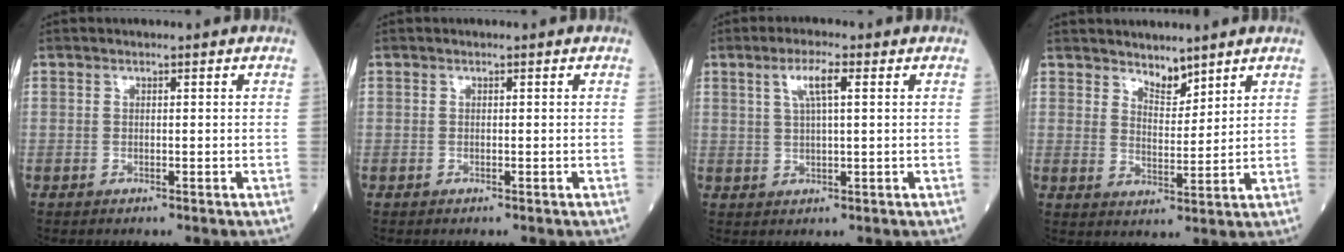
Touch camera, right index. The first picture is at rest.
{"total": 0.0}
{"total": 4.2, "force": [1.7, 0.4, 3.8], "torque": [-0.077, 0.008, 0.033]}
{"total": 3.6, "force": [3.3, 1.1, 1.1], "torque": [-0.019, -0.004, 0.063]}